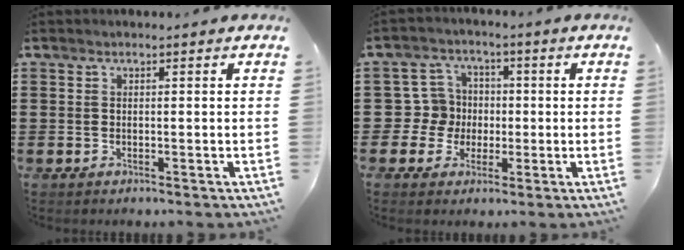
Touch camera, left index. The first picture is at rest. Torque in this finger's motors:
{"motor_torque": [-0.43, 0.57, -0.08, 0.00]}